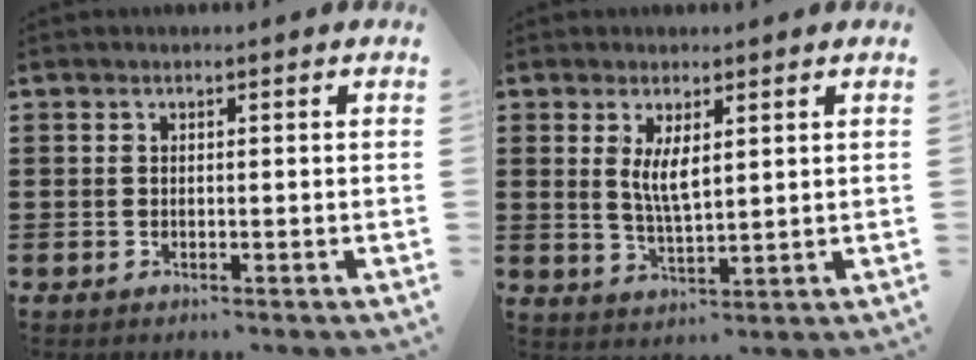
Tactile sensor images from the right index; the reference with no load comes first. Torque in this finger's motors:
{"motor_torque": [0.47, 0.44, 0.50, 0.06]}